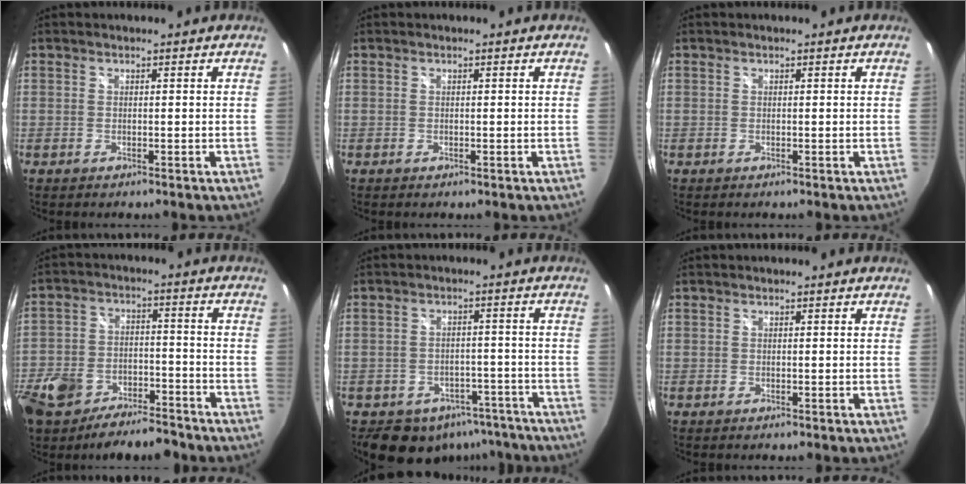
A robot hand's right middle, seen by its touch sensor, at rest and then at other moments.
{"total": 0.0}
{"total": 0.0}
{"total": 17.5, "force": [-11.8, 9.1, 9.0], "torque": [-0.231, -0.016, -0.190]}
{"total": 10.9, "force": [-7.5, 7.1, 3.4], "torque": [-0.069, 0.021, -0.077]}
{"total": 0.0}